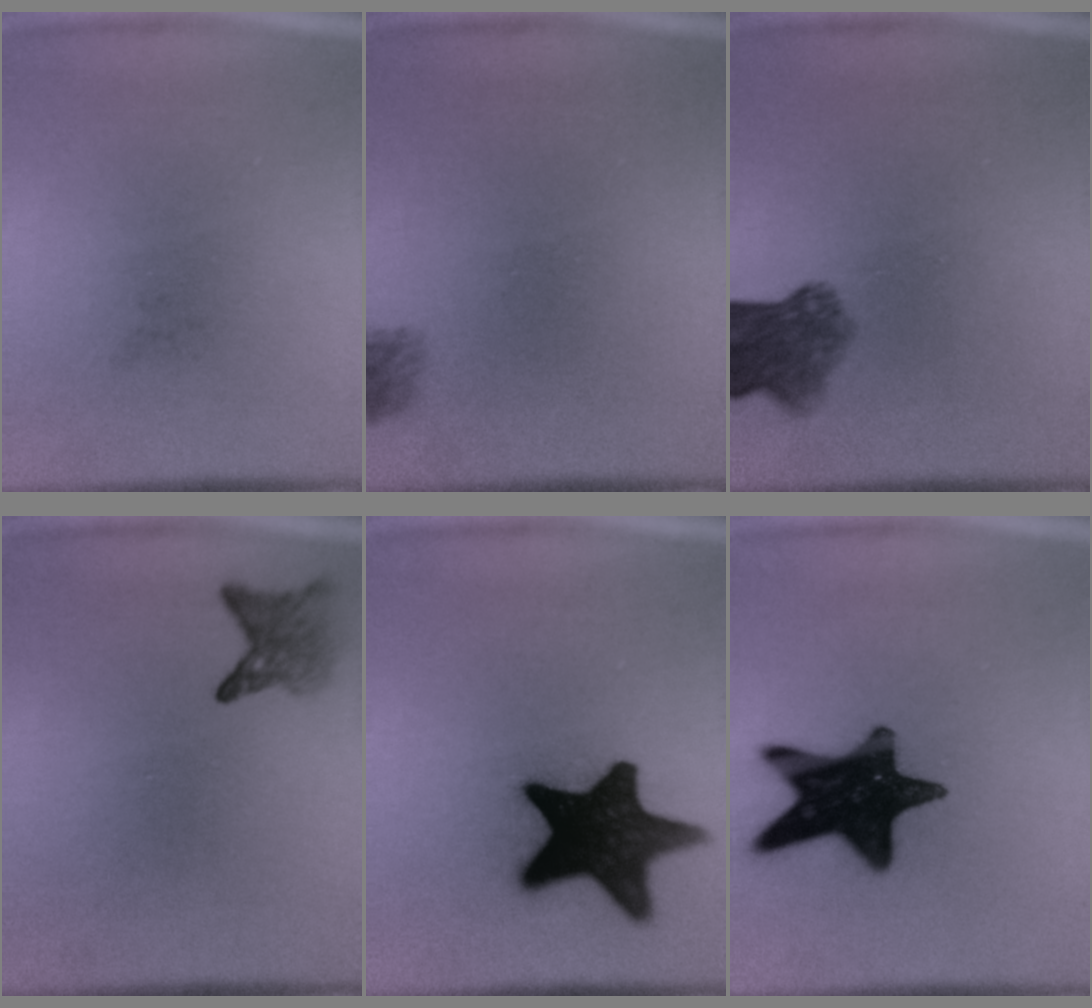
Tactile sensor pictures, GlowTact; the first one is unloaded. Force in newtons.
{"total": 1.6}
{"total": 6.2}
{"total": 2.7}
{"total": 18.4}
{"total": 18.3}